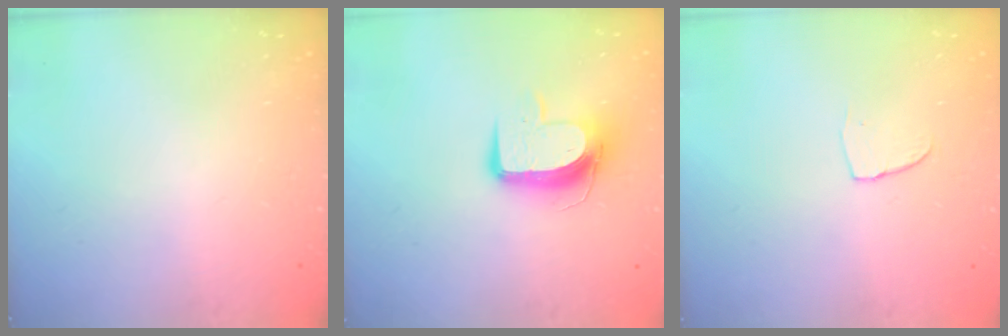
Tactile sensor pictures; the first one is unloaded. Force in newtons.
{"total": 10.8, "press": 10.8, "slide": 1.0}
{"total": 3.8, "press": 3.8, "slide": 0.3}